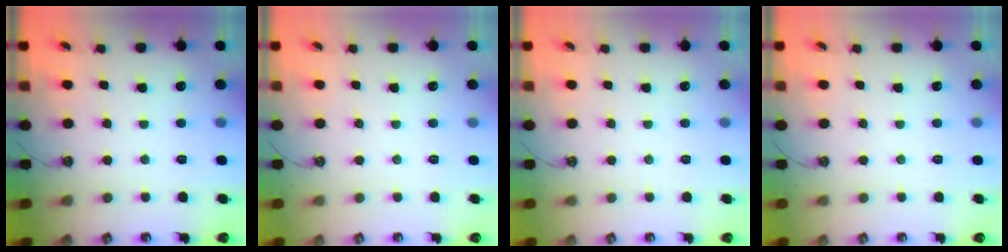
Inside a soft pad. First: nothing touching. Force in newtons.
{"total": 0.0}
{"total": 0.0}
{"total": 0.0}